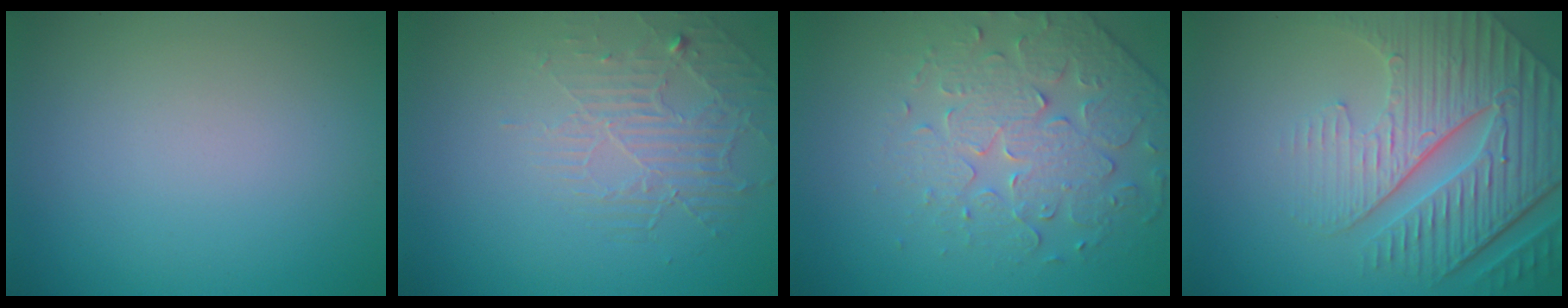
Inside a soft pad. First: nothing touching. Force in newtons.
{"total": 2.2, "press": 1.4, "slide": 1.7}
{"total": 4.3, "press": 4.0, "slide": 1.8}
{"total": 8.4, "press": 5.9, "slide": 5.9}